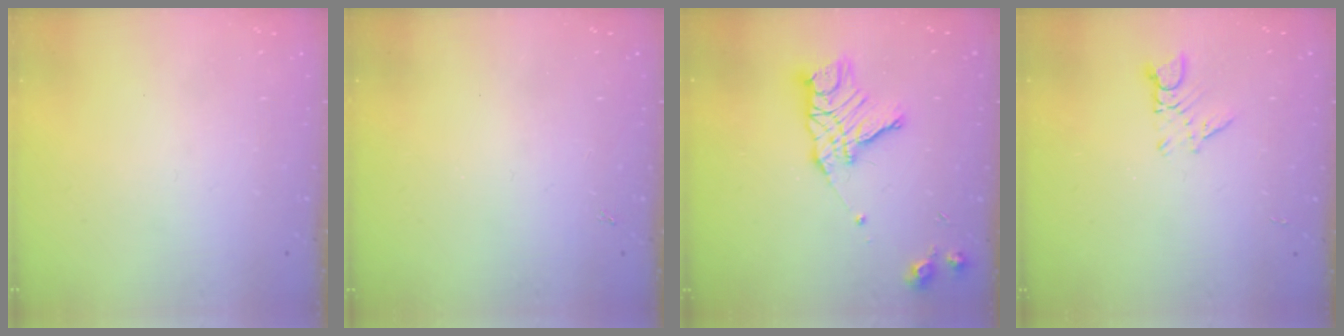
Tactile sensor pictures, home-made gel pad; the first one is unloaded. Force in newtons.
{"total": 1.3, "press": 1.3, "slide": 0.3}
{"total": 12.5, "press": 12.5, "slide": 1.0}
{"total": 2.7, "press": 2.7, "slide": 0.3}